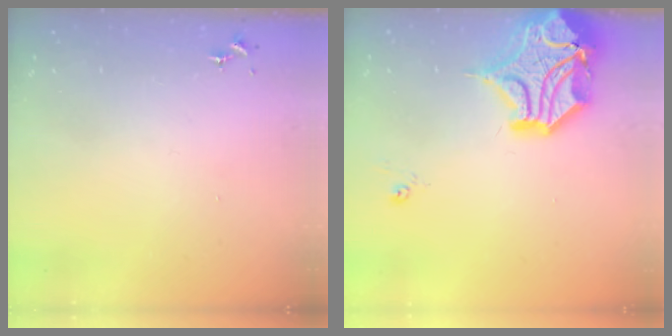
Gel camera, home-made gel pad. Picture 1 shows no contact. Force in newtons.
{"total": 19.0, "press": 18.8, "slide": 2.6}